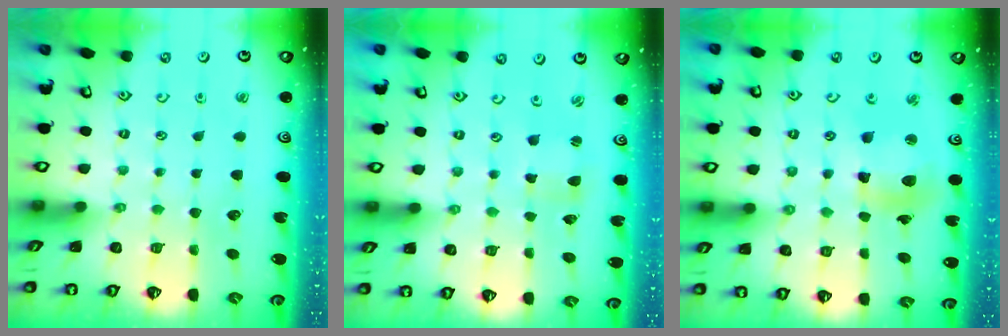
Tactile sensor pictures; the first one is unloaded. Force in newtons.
{"total": 2.2, "press": 2.2, "slide": 0.3}
{"total": 11.8, "press": 11.5, "slide": 2.5}